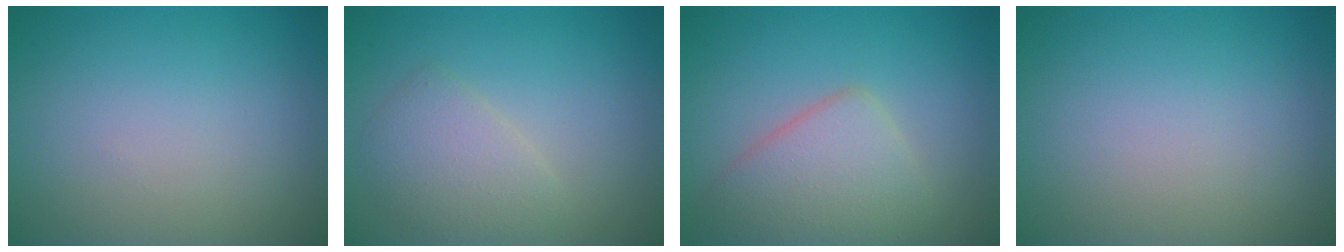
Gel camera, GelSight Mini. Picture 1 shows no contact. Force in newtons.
{"total": 2.9, "press": 2.9, "slide": 0.1}
{"total": 4.5, "press": 4.5, "slide": 0.2}
{"total": 0.0}